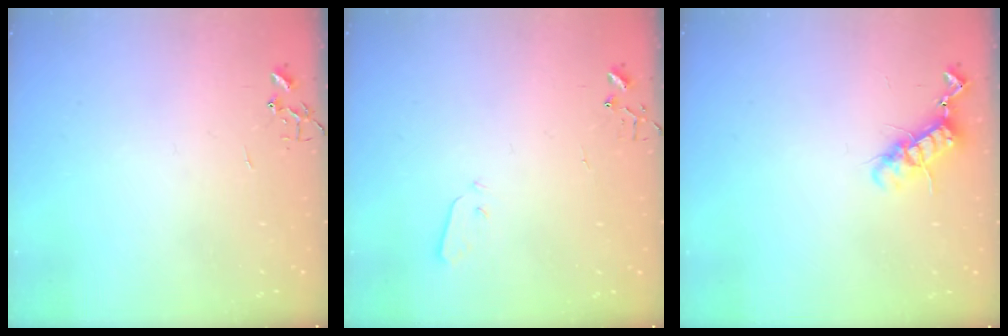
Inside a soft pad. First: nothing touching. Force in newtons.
{"total": 3.2, "press": 3.2, "slide": 0.1}
{"total": 11.1, "press": 11.1, "slide": 0.3}